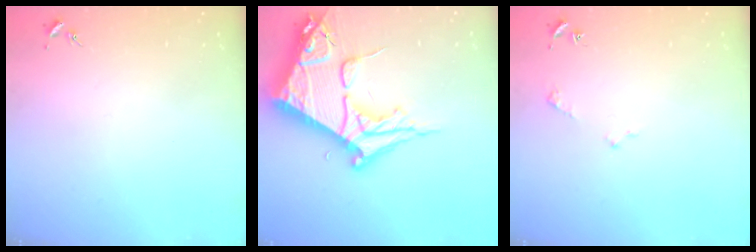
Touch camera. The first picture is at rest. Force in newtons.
{"total": 14.3, "press": 14.2, "slide": 1.4}
{"total": 1.6, "press": 1.6, "slide": 0.2}